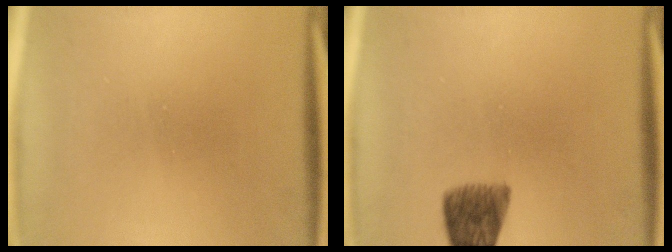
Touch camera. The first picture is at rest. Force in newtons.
{"total": 6.5}